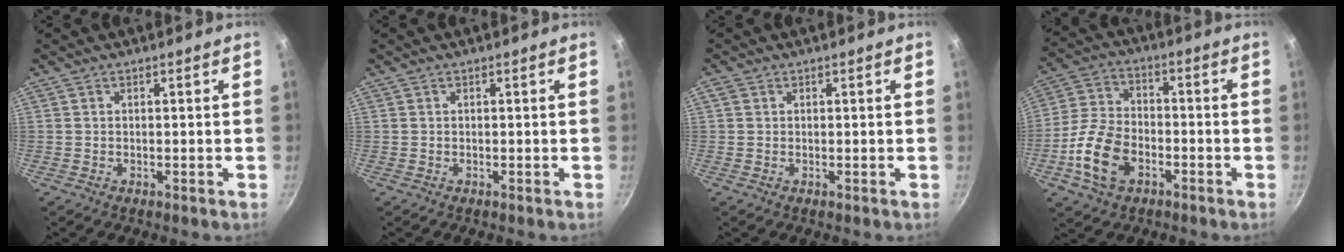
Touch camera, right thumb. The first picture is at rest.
{"total": 0.0}
{"total": 1.0, "force": [0.3, 0.8, 0.4], "torque": [-0.009, 0.000, 0.003]}
{"total": 12.3, "force": [-4.7, 7.9, 8.2], "torque": [-0.152, 0.030, -0.098]}